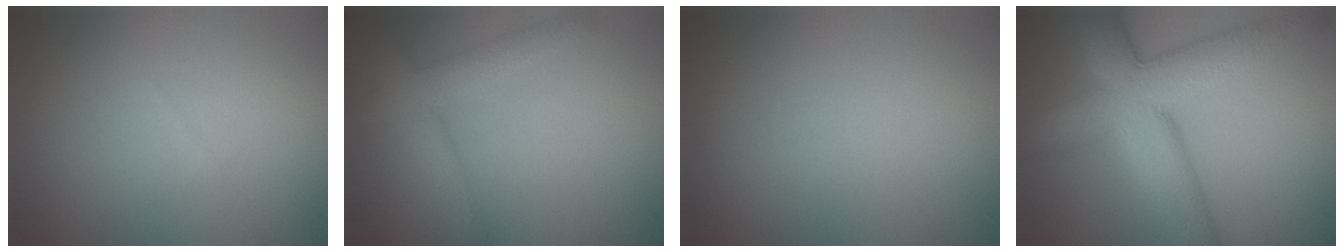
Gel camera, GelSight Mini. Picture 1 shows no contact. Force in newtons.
{"total": 3.9, "press": 3.9, "slide": 0.3}
{"total": 0.0}
{"total": 9.5, "press": 9.5, "slide": 0.5}